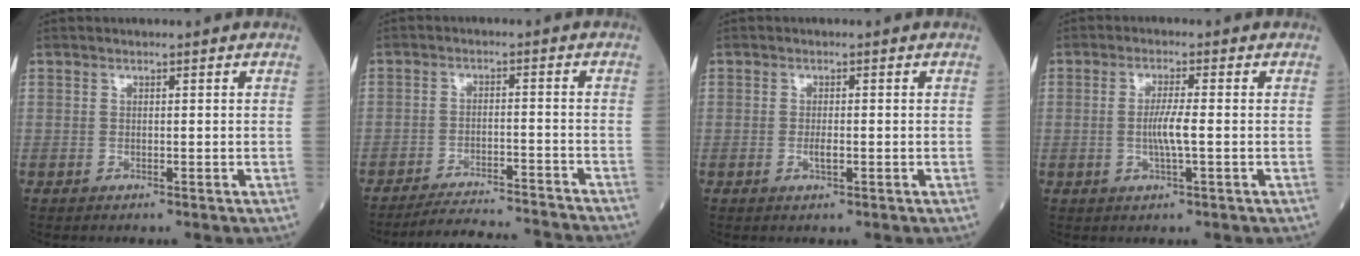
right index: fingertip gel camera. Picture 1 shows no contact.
{"total": 12.5, "force": [-12.2, -0.3, 2.9], "torque": [-0.037, -0.006, -0.177]}
{"total": 1.6, "force": [-0.4, 0.3, 1.5], "torque": [-0.031, -0.002, -0.008]}
{"total": 4.0, "force": [-0.4, 0.0, 3.9], "torque": [-0.079, -0.005, -0.010]}